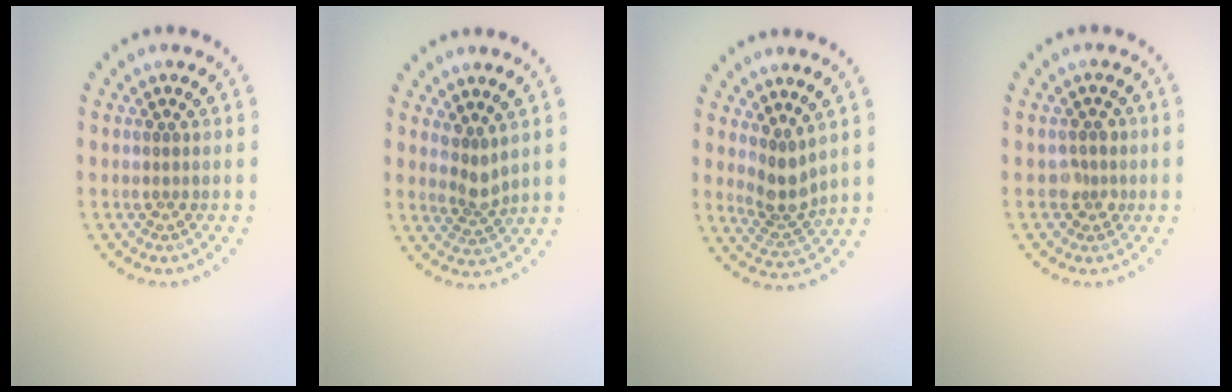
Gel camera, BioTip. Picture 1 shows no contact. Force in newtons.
{"total": 2.0, "press": 1.5, "slide": 1.3}
{"total": 2.7, "press": 2.0, "slide": 1.8}
{"total": 1.5, "press": 1.3, "slide": 0.8}